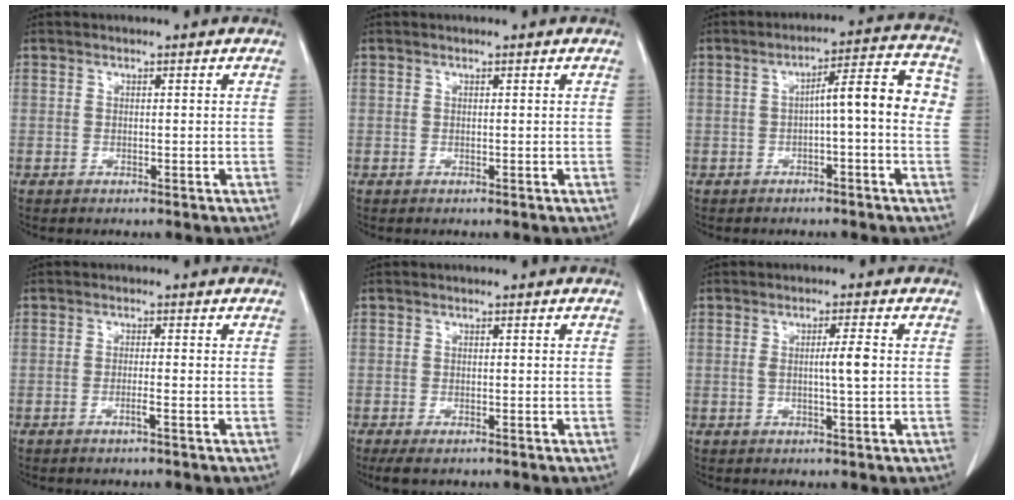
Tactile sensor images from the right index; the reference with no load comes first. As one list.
[{"total": 0.0}, {"total": 8.3, "force": [-0.3, 1.4, 8.2], "torque": [-0.107, 0.036, -0.008]}, {"total": 1.5, "force": [-0.8, -0.4, 1.2], "torque": [-0.023, -0.001, -0.014]}, {"total": 2.6, "force": [-1.8, 0.9, 1.7], "torque": [-0.034, -0.008, -0.024]}, {"total": 3.4, "force": [0.1, -0.2, 3.4], "torque": [-0.060, -0.002, 0.000]}]